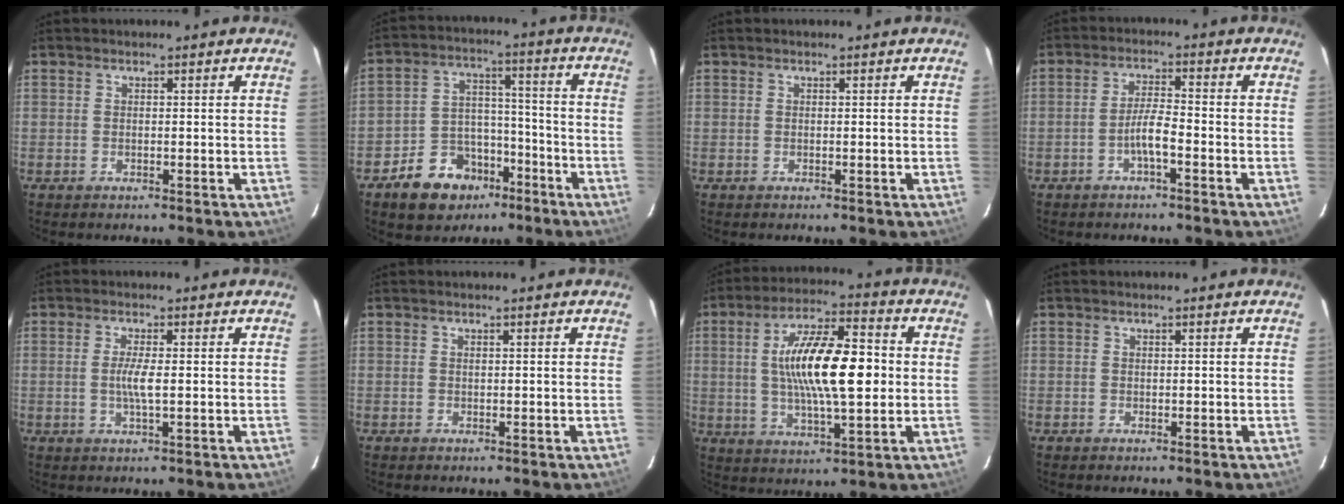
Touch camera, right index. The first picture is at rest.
{"total": 11.8, "force": [-7.4, 8.3, 4.0], "torque": [-0.092, 0.035, -0.104]}
{"total": 0.0}
{"total": 3.9, "force": [-2.2, 0.3, 3.3], "torque": [-0.069, 0.005, -0.040]}
{"total": 3.2, "force": [-0.1, 0.2, 3.2], "torque": [-0.062, -0.004, -0.004]}
{"total": 0.0}
{"total": 16.1, "force": [0.7, 4.7, 15.4], "torque": [-0.272, 0.013, 0.013]}
{"total": 0.0}